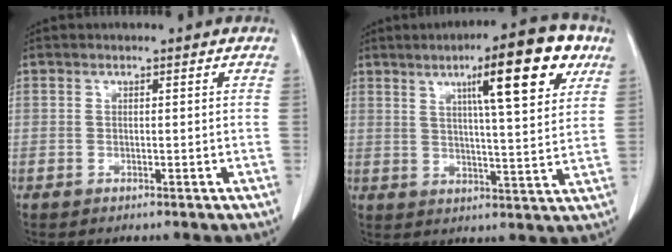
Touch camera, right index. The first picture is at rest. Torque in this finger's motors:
{"motor_torque": [1.60, 0.54, 0.79, 0.19]}